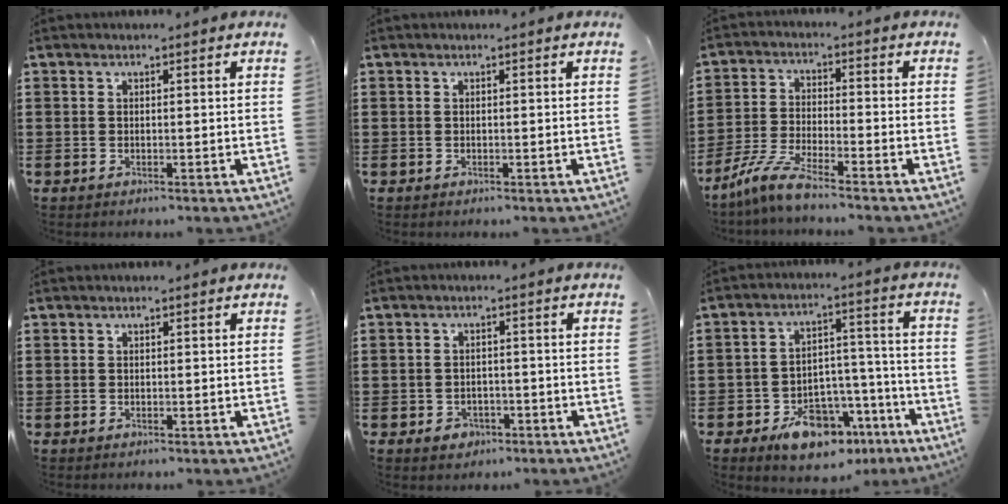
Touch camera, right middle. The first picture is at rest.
{"total": 0.0}
{"total": 6.3, "force": [-5.4, 0.2, 3.3], "torque": [-0.087, -0.014, -0.108]}
{"total": 0.0}
{"total": 2.1, "force": [-1.4, 1.4, 0.5], "torque": [-0.014, 0.002, -0.032]}
{"total": 9.8, "force": [-7.2, 4.9, 4.5], "torque": [-0.063, 0.044, -0.123]}